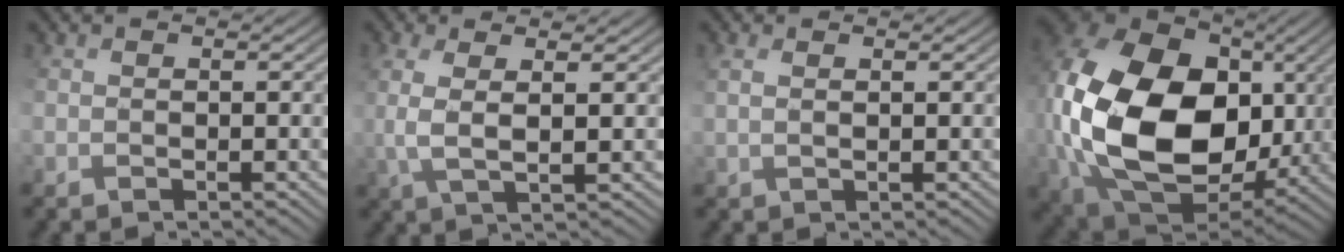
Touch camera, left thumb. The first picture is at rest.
{"total": 3.8, "force": [1.9, 0.1, 3.3], "torque": [-0.070, 0.015, 0.034]}
{"total": 1.6, "force": [1.3, -0.8, -0.1], "torque": [-0.002, 0.007, 0.028]}
{"total": 21.3, "force": [1.7, 15.2, 14.8], "torque": [-0.392, -0.032, 0.060]}